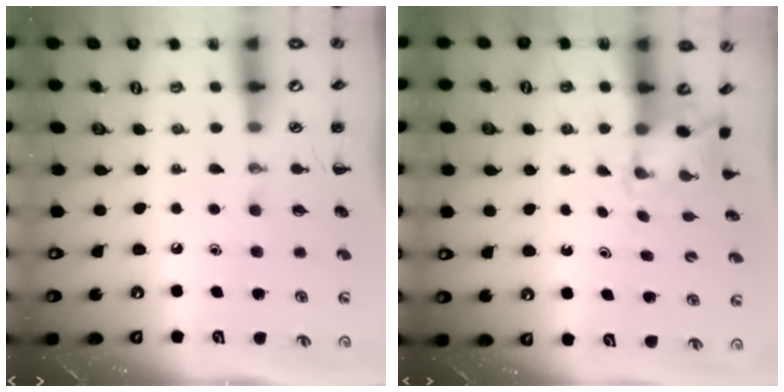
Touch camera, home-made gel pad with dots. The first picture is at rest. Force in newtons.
{"total": 1.7, "press": 1.5, "slide": 0.6}